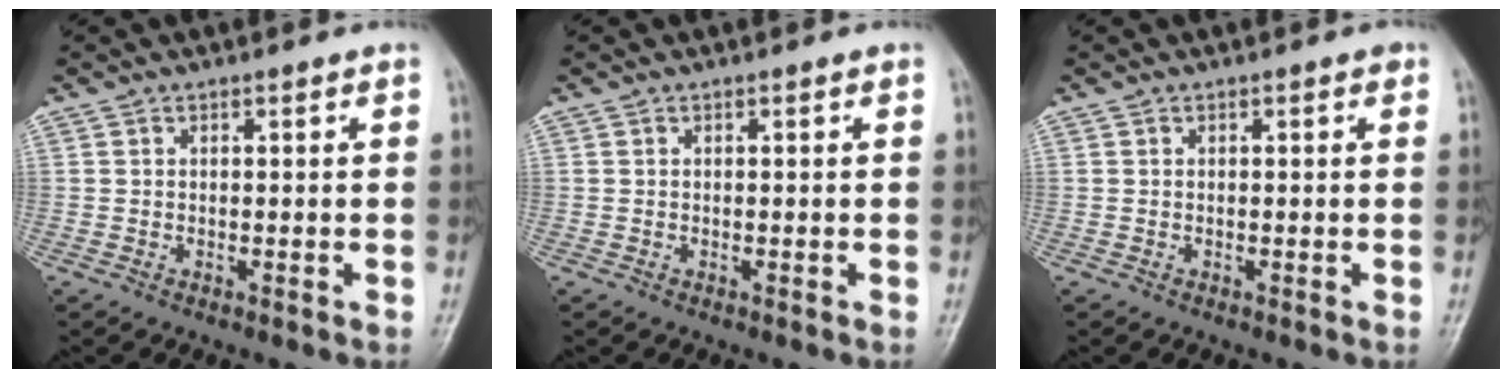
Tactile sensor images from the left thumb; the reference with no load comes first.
{"total": 0.0}
{"total": 0.5, "force": [0.2, 0.2, 0.4], "torque": [-0.004, 0.001, 0.000]}